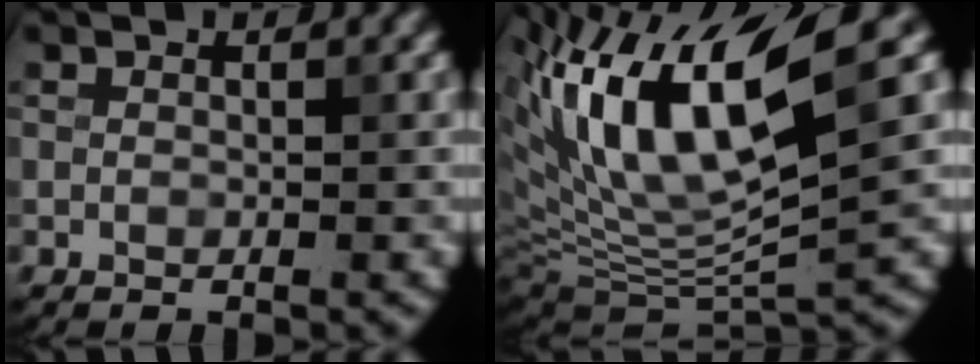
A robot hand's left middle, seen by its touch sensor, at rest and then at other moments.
{"total": 13.5, "force": [5.4, 4.0, 11.8], "torque": [-0.228, 0.011, 0.102]}